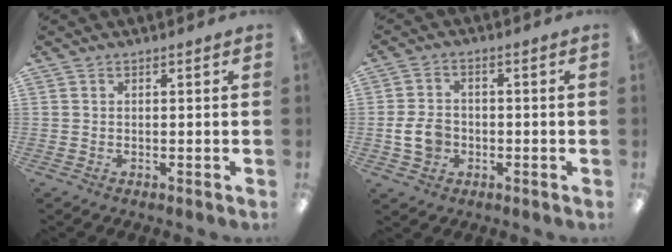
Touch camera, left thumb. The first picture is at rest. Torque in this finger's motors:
{"motor_torque": [-0.36, 0.59, 0.31, -0.26, 0.05]}